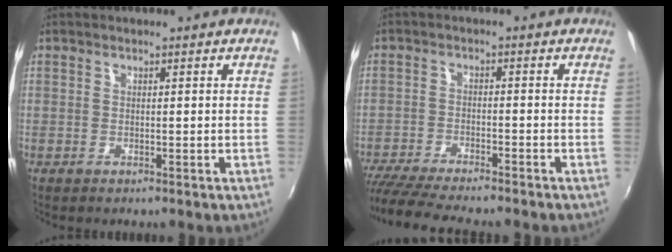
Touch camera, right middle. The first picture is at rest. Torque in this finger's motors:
{"motor_torque": [1.03, -1.10, 0.28, 0.07]}